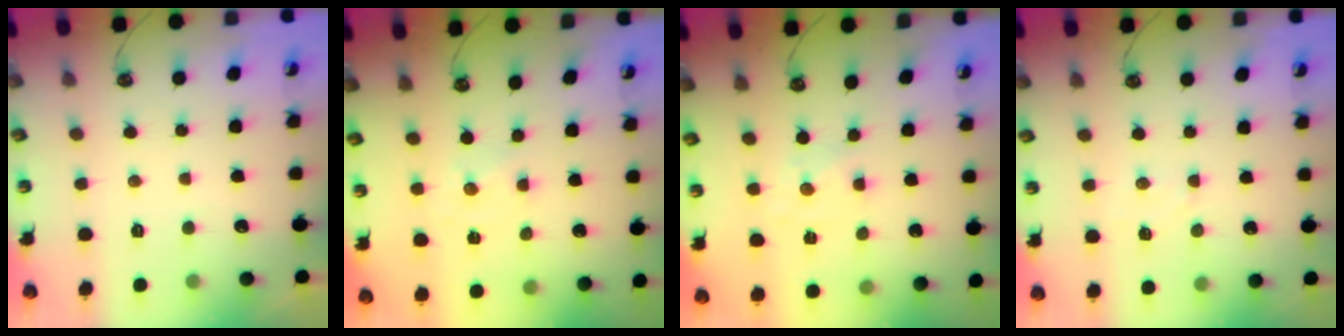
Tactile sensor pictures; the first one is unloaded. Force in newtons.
{"total": 0.0}
{"total": 2.0, "press": 2.0, "slide": 0.3}
{"total": 4.9, "press": 4.8, "slide": 0.7}